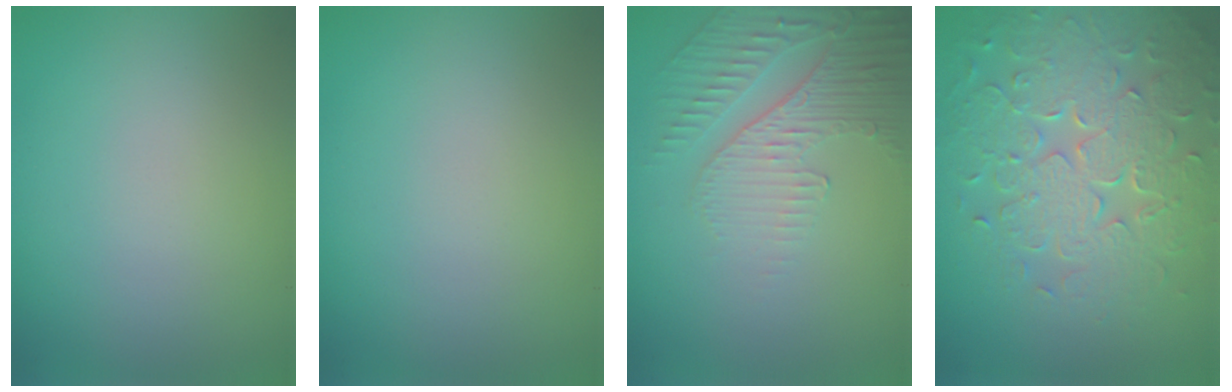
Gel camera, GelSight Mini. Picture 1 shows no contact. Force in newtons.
{"total": 0.0}
{"total": 4.9, "press": 3.3, "slide": 3.7}
{"total": 8.1, "press": 5.9, "slide": 5.6}